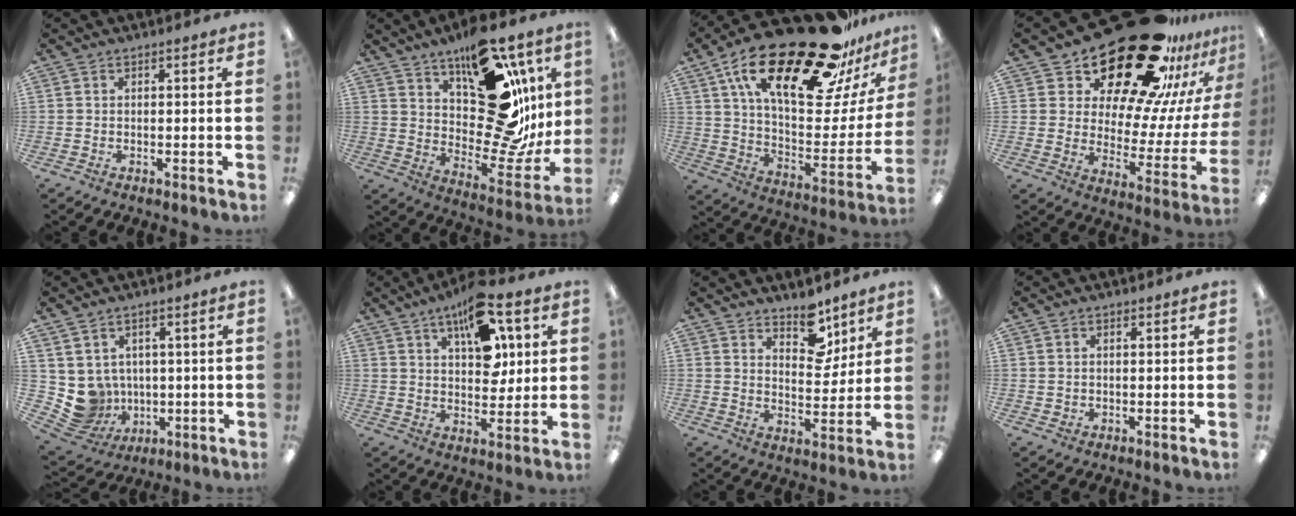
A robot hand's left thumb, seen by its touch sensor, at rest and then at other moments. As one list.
[{"total": 26.0, "force": [11.0, 13.6, 19.2], "torque": [-0.249, -0.069, 0.205]}, {"total": 32.1, "force": [20.5, 11.1, 22.1], "torque": [-0.339, -0.126, 0.349]}, {"total": 27.6, "force": [21.8, 10.3, 13.4], "torque": [-0.201, -0.159, 0.375]}, {"total": 7.6, "force": [1.7, 7.3, 1.4], "torque": [-0.067, -0.027, 0.041]}, {"total": 15.1, "force": [8.1, 7.3, 10.4], "torque": [-0.148, -0.029, 0.139]}, {"total": 8.4, "force": [6.8, 4.1, 2.8], "torque": [-0.023, -0.048, 0.119]}, {"total": 1.3, "force": [0.8, 0.9, 0.2], "torque": [-0.005, 0.004, 0.015]}]